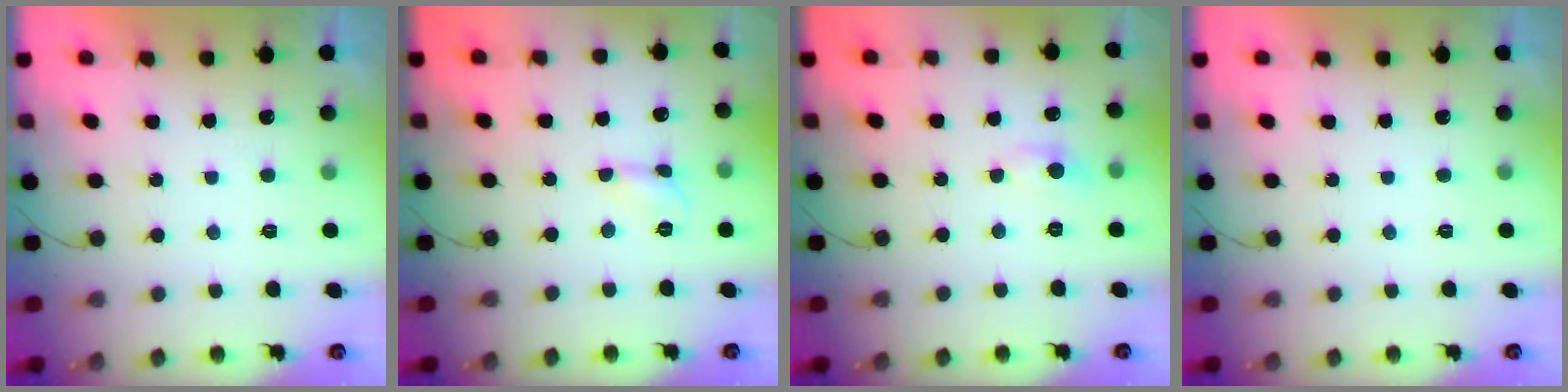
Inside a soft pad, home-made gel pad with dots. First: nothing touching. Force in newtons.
{"total": 2.7, "press": 2.7, "slide": 0.2}
{"total": 4.5, "press": 4.4, "slide": 0.6}
{"total": 0.0}